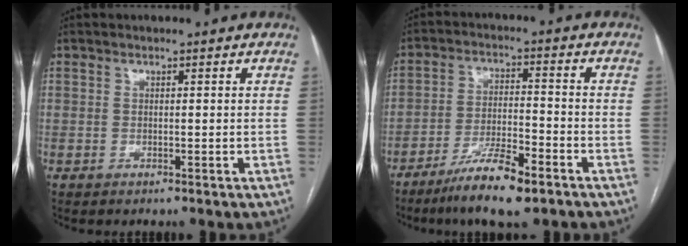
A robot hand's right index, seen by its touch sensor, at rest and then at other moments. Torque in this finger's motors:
{"motor_torque": [-0.11, -0.17, 0.45, 0.11]}